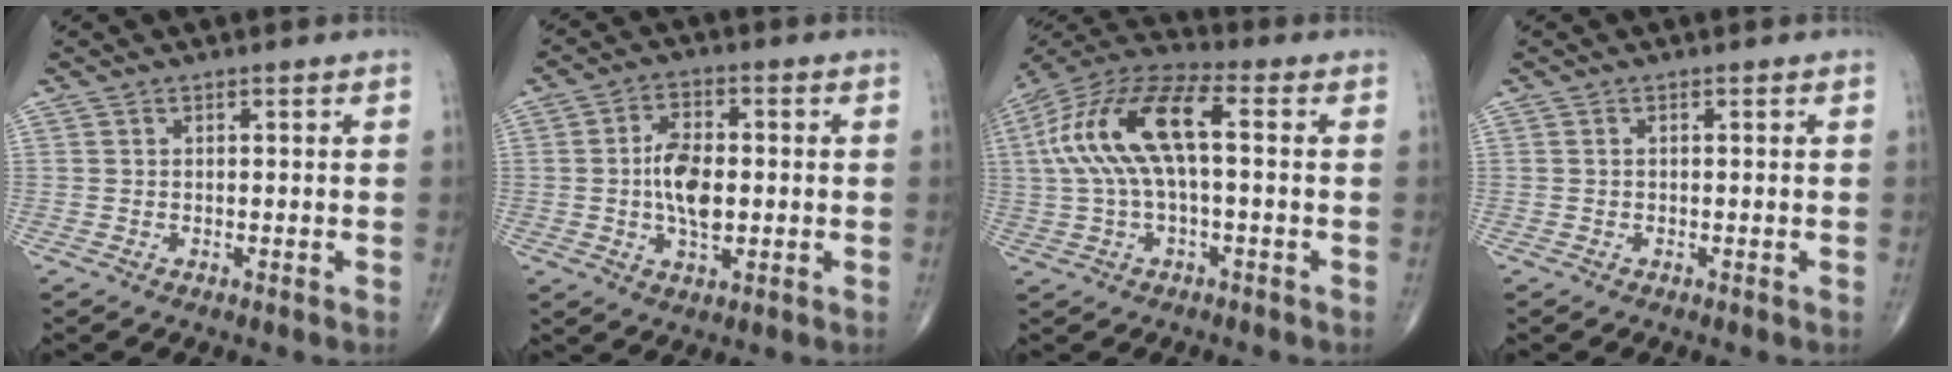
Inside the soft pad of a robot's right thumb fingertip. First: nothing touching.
{"total": 8.7, "force": [-0.3, 4.7, 7.4], "torque": [-0.129, 0.005, -0.007]}
{"total": 16.6, "force": [1.8, 6.8, 15.1], "torque": [-0.317, 0.045, 0.029]}
{"total": 0.0}